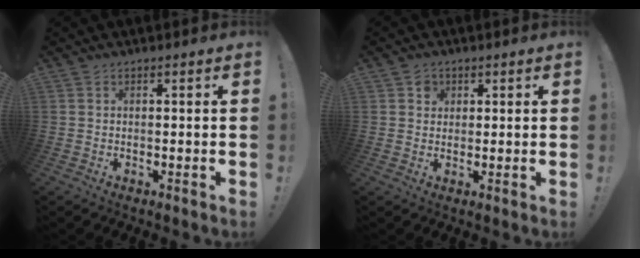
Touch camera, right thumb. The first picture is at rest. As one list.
[{"total": 2.8, "force": [1.3, 2.5, 0.5], "torque": [-0.001, -0.005, 0.020]}]